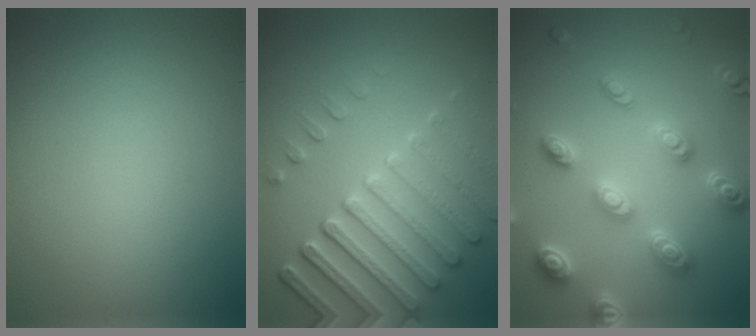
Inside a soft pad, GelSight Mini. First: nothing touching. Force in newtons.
{"total": 7.4, "press": 5.6, "slide": 4.9}
{"total": 5.3, "press": 5.1, "slide": 1.2}